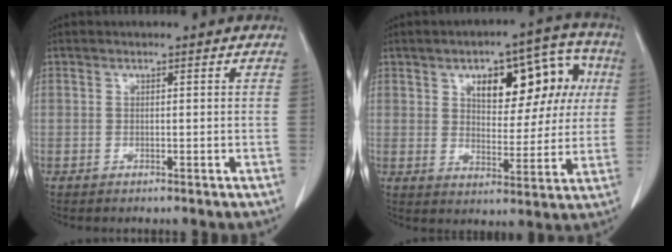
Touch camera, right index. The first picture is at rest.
{"total": 13.6, "force": [4.6, 6.5, 11.1], "torque": [-0.137, 0.039, 0.070]}